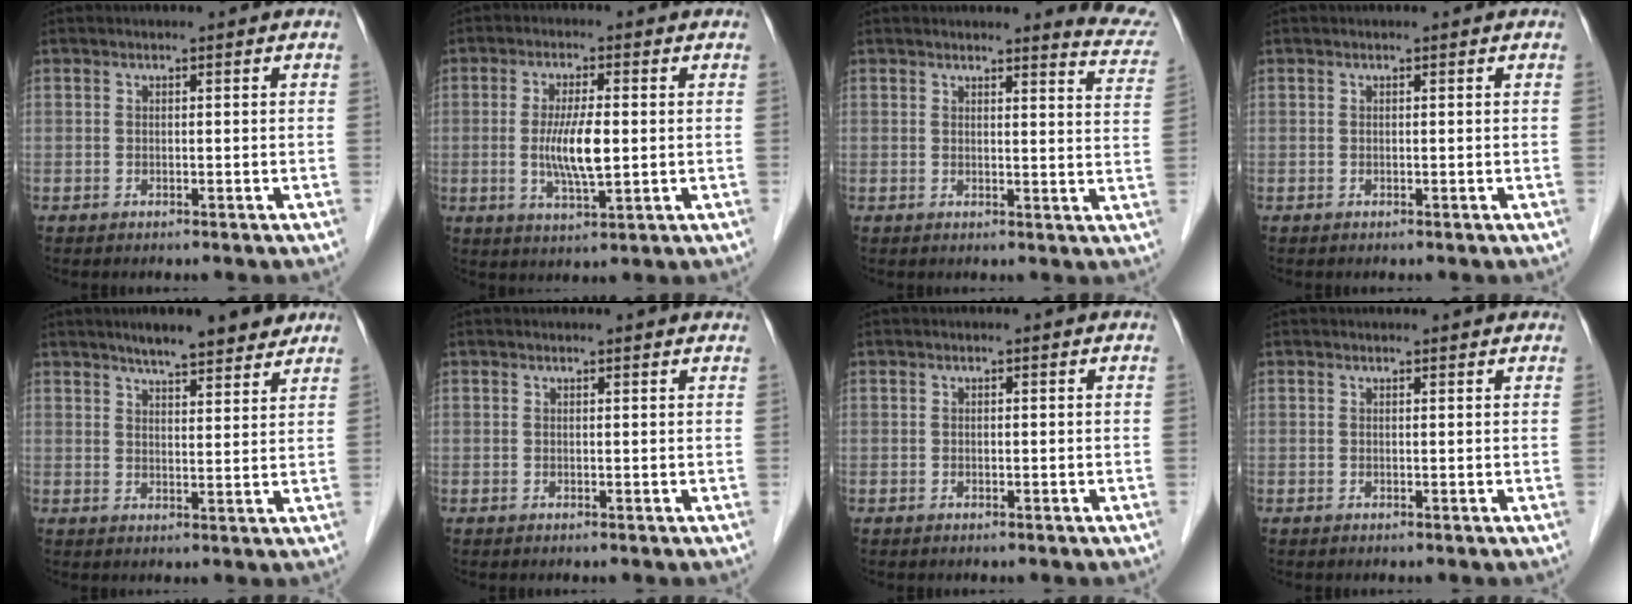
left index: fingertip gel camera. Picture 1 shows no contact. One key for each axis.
{"total": 6.8, "fx": -0.4, "fy": 1.2, "fz": 6.6, "tx": -0.133, "ty": -0.014, "tz": -0.007}
{"total": 6.2, "fx": 6.2, "fy": 0.5, "fz": 0.7, "tx": 0.005, "ty": -0.045, "tz": 0.041}
{"total": 0.0}
{"total": 8.9, "fx": 7.3, "fy": 1.7, "fz": 4.9, "tx": -0.065, "ty": 0.011, "tz": 0.100}
{"total": 2.0, "fx": 2.0, "fy": 0.3, "fz": 0.2, "tx": -0.011, "ty": 0.001, "tz": 0.014}
{"total": 0.0}
{"total": 2.6, "fx": 2.5, "fy": 0.7, "fz": 0.7, "tx": -0.011, "ty": 0.011, "tz": 0.022}